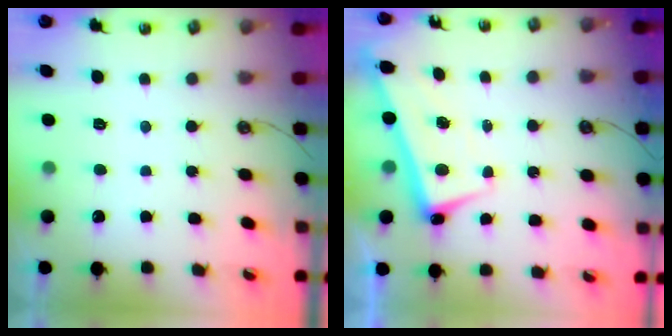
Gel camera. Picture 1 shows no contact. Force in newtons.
{"total": 2.6, "press": 2.5, "slide": 0.6}